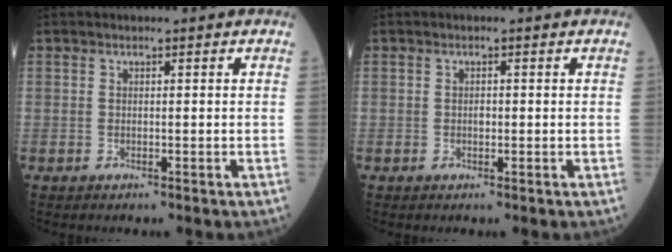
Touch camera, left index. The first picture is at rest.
{"total": 0.8, "force": [-0.1, 0.5, 0.6], "torque": [-0.013, 0.001, -0.001]}